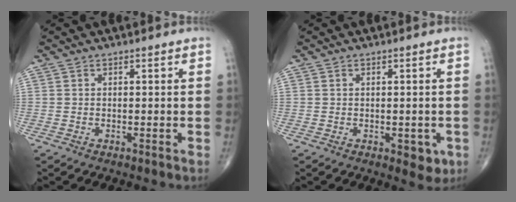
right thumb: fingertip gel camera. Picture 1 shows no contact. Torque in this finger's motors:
{"motor_torque": [0.44, 0.87, -0.08, -0.05, 0.00]}